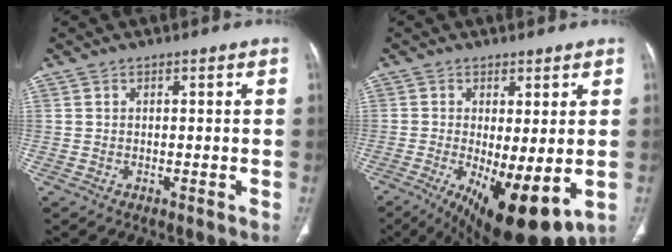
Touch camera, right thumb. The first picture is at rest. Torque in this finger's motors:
{"motor_torque": [-0.39, 0.93, 0.24, 0.04, 0.15]}